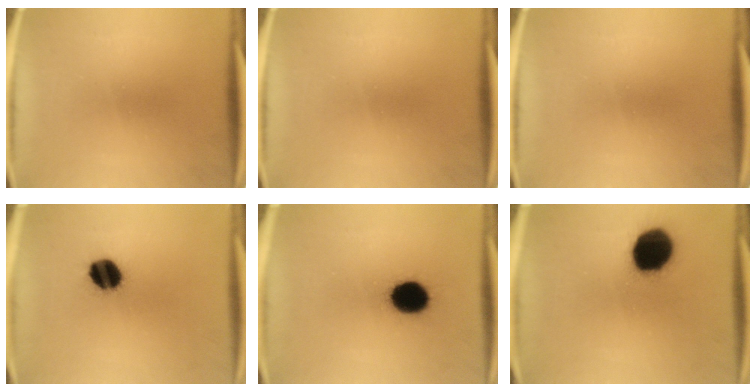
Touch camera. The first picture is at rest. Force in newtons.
{"total": 0.0}
{"total": 0.0}
{"total": 9.8}
{"total": 12.4}
{"total": 17.2}